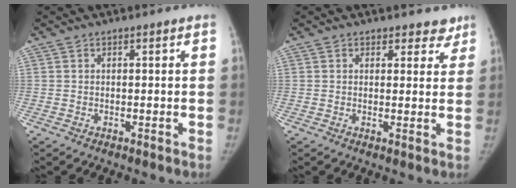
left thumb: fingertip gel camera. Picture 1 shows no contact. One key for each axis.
{"total": 3.9, "fx": 3.0, "fy": 2.4, "fz": 0.4, "tx": 0.034, "ty": -0.018, "tz": 0.027}